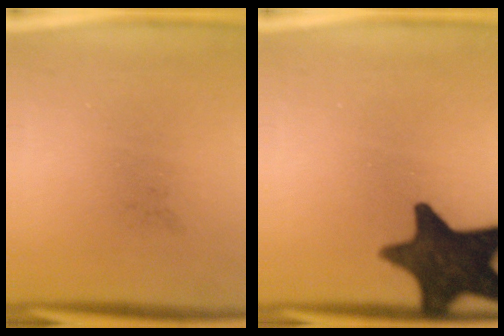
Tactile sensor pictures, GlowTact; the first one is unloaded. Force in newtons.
{"total": 15.2}